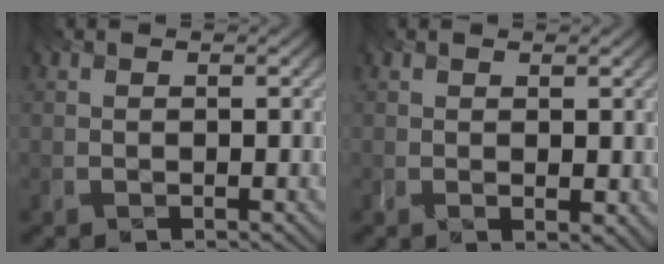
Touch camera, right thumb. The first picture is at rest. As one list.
[{"total": 2.0, "force": [0.9, 0.5, 1.7], "torque": [-0.027, -0.002, 0.018]}]